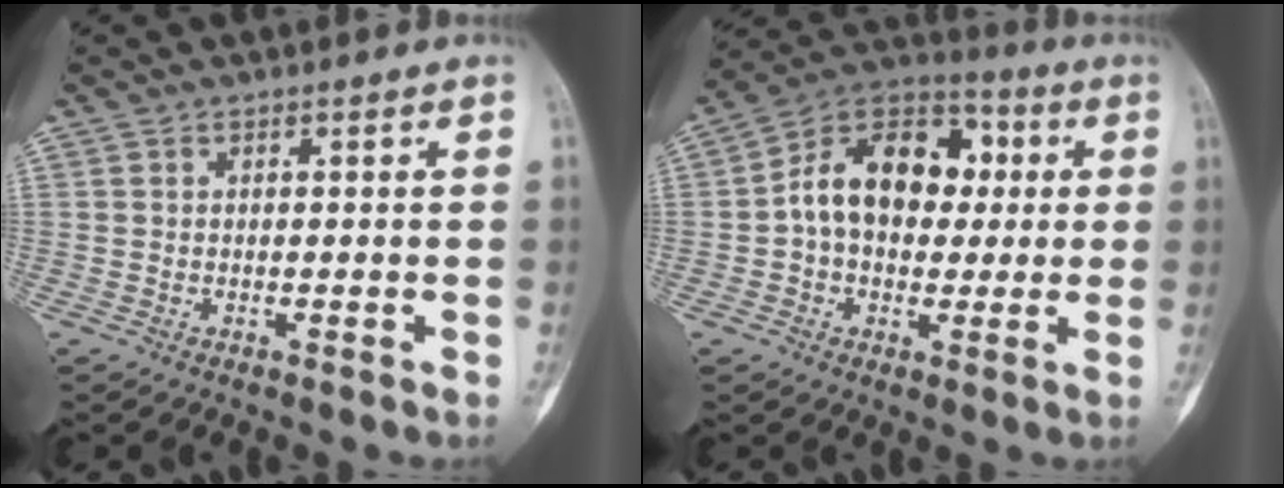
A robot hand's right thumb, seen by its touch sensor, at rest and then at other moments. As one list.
[{"total": 16.3, "force": [1.7, 11.3, 11.6], "torque": [-0.149, 0.033, 0.015]}]